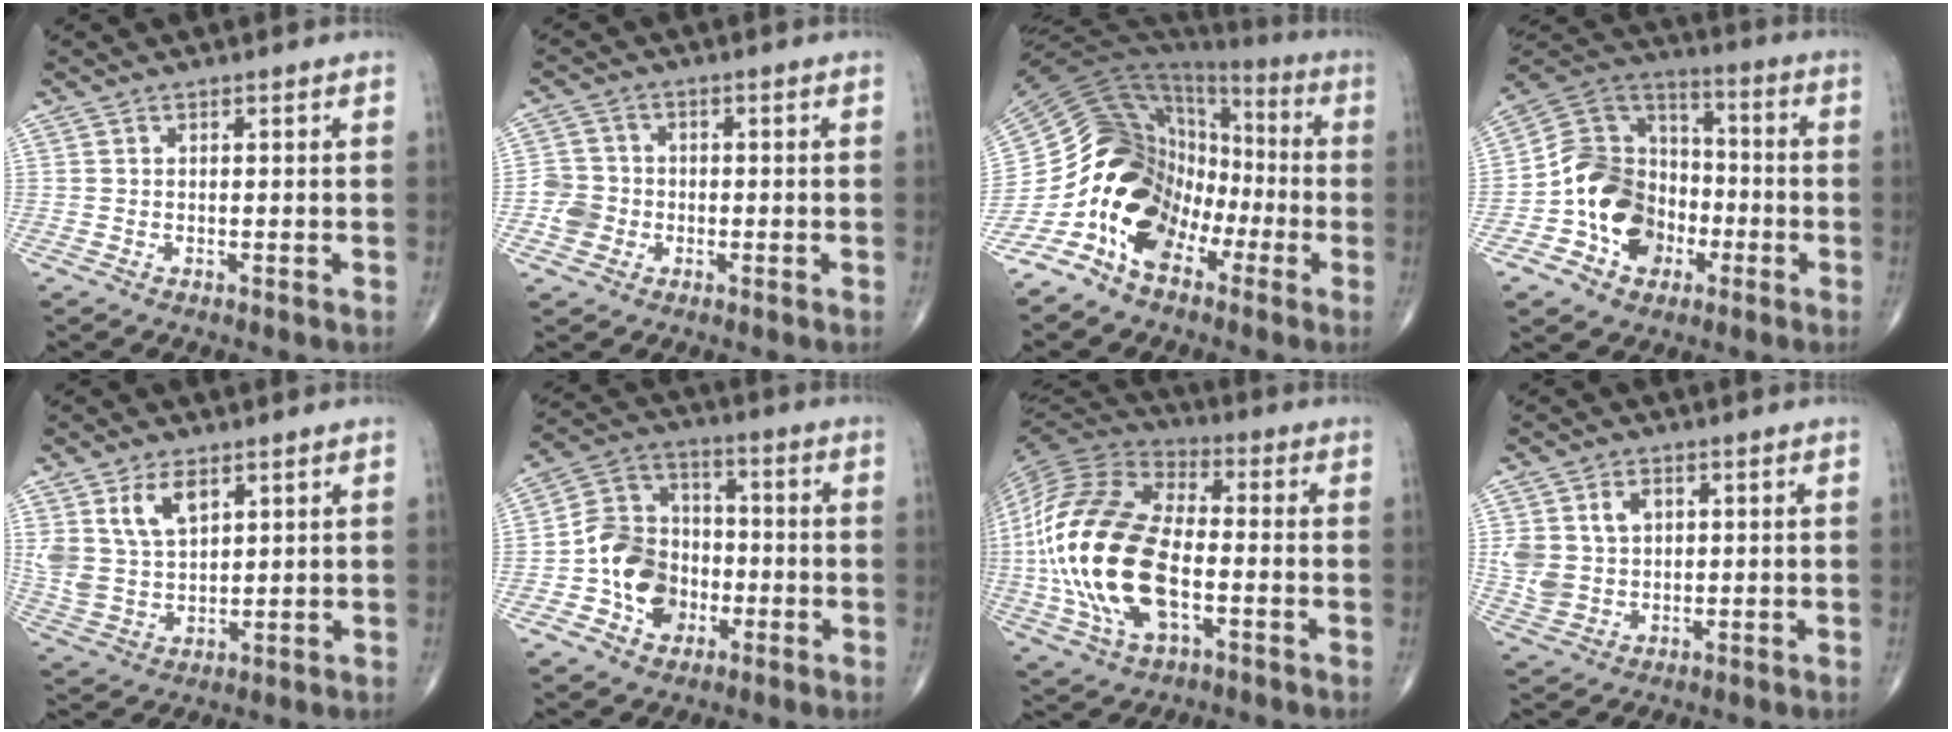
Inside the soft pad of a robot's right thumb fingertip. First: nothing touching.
{"total": 5.1, "force": [-1.5, 4.7, 1.4], "torque": [-0.005, 0.014, -0.032]}
{"total": 20.4, "force": [-8.5, 14.4, 11.7], "torque": [-0.189, 0.087, -0.156]}
{"total": 16.3, "force": [-5.1, 13.0, 8.4], "torque": [-0.107, 0.062, -0.089]}
{"total": 9.6, "force": [4.6, 5.7, 6.2], "torque": [-0.109, -0.019, 0.101]}
{"total": 13.9, "force": [-3.6, 11.3, 7.4], "torque": [-0.090, 0.040, -0.068]}
{"total": 25.4, "force": [-3.5, 13.8, 21.1], "torque": [-0.442, 0.006, -0.063]}
{"total": 8.5, "force": [1.8, 6.6, 5.0], "torque": [-0.077, -0.003, 0.044]}